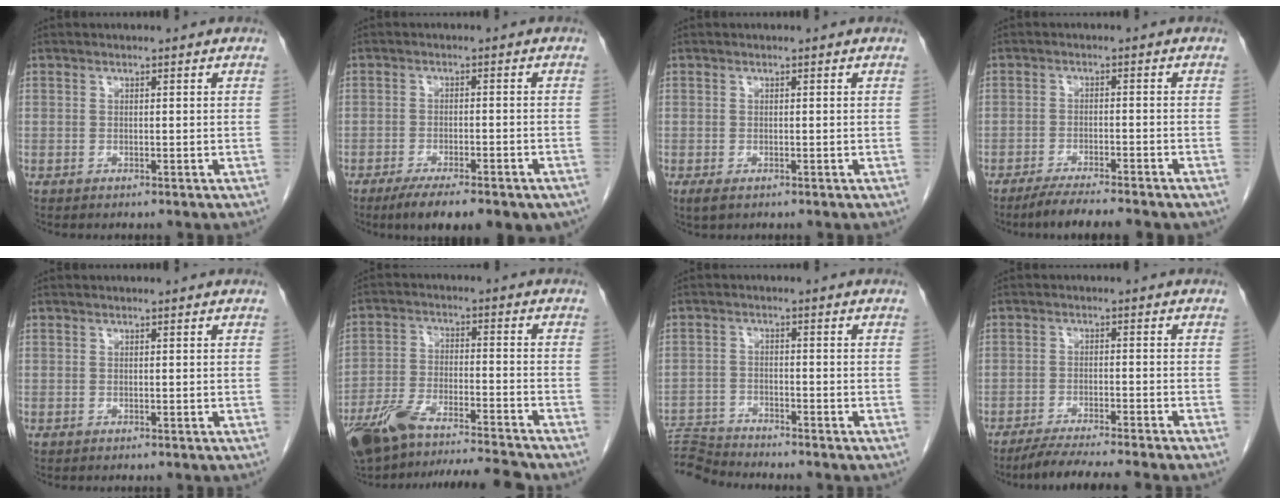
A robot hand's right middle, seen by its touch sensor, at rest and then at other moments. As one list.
[{"total": 12.3, "force": [-8.8, 3.4, 8.0], "torque": [-0.097, -0.009, -0.122]}, {"total": 1.5, "force": [-0.8, 0.7, 1.0], "torque": [-0.022, -0.004, -0.008]}, {"total": 7.5, "force": [-6.4, 0.4, 4.0], "torque": [-0.059, -0.016, -0.099]}, {"total": 0.0}, {"total": 15.6, "force": [-13.9, 0.9, 7.1], "torque": [-0.143, 0.004, -0.234]}, {"total": 6.8, "force": [-6.7, -1.1, -0.2], "torque": [0.001, 0.000, -0.122]}, {"total": 8.7, "force": [-7.6, -1.1, 4.2], "torque": [-0.053, -0.022, -0.120]}]